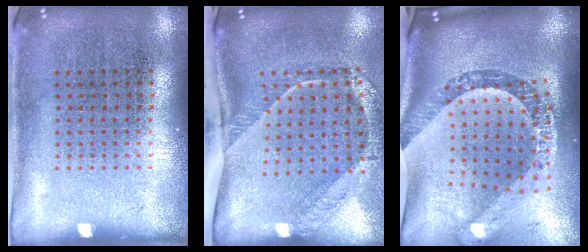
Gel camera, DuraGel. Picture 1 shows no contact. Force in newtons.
{"total": 2.7, "press": 1.8, "slide": 1.9}
{"total": 3.6, "press": 2.6, "slide": 2.6}